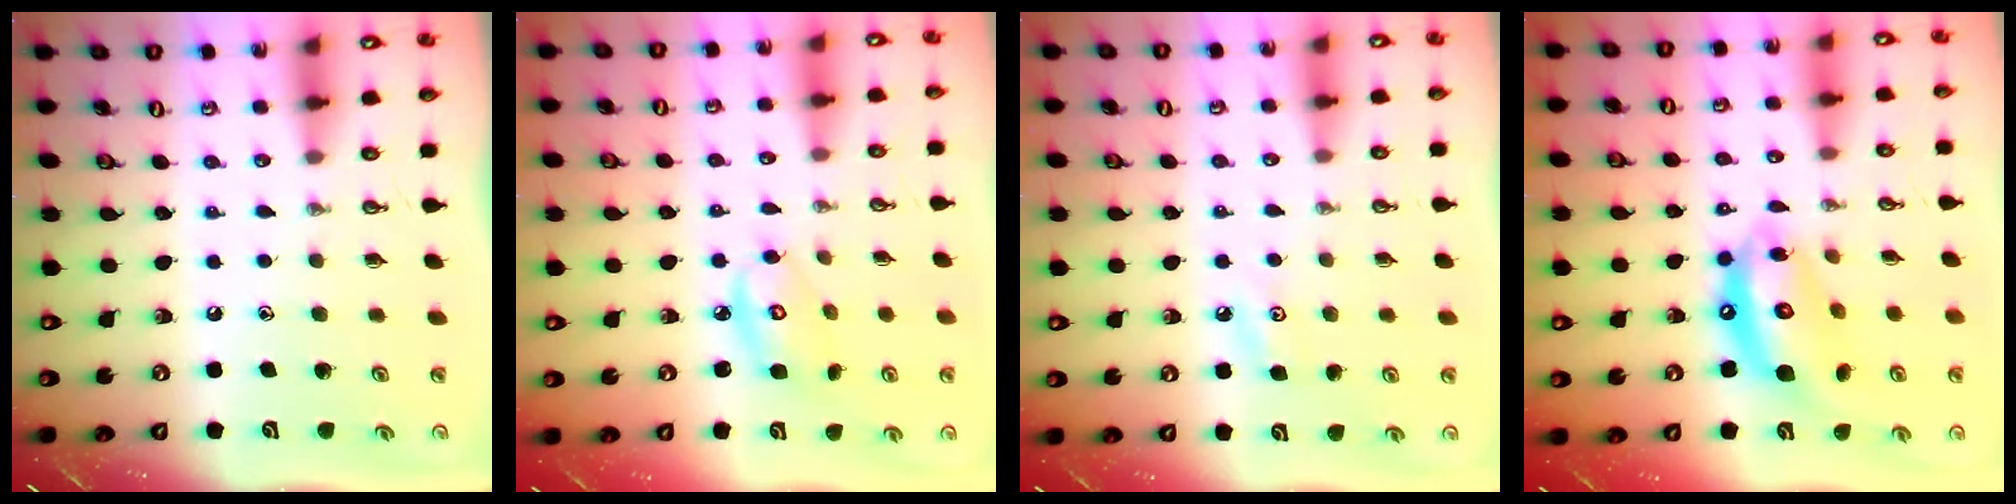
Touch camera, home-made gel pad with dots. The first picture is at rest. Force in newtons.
{"total": 6.9, "press": 6.9, "slide": 0.2}
{"total": 4.1, "press": 4.0, "slide": 0.7}
{"total": 13.5, "press": 13.4, "slide": 0.9}